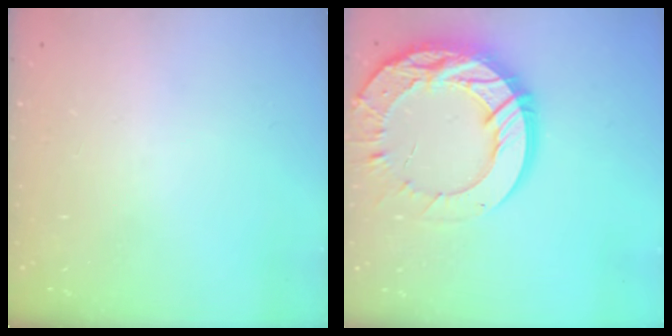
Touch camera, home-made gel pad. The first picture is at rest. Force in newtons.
{"total": 25.1, "press": 25.0, "slide": 2.3}